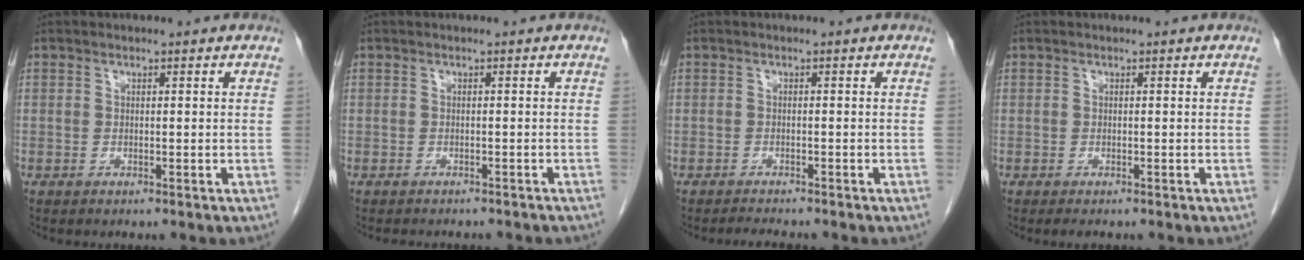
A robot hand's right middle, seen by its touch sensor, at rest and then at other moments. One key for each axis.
{"total": 7.4, "fx": -6.6, "fy": 1.8, "fz": 2.8, "tx": -0.032, "ty": -0.004, "tz": -0.070}
{"total": 2.4, "fx": -2.3, "fy": -0.1, "fz": 0.8, "tx": -0.015, "ty": -0.009, "tz": -0.033}
{"total": 1.3, "fx": -1.1, "fy": 0.4, "fz": 0.6, "tx": -0.011, "ty": -0.004, "tz": -0.011}